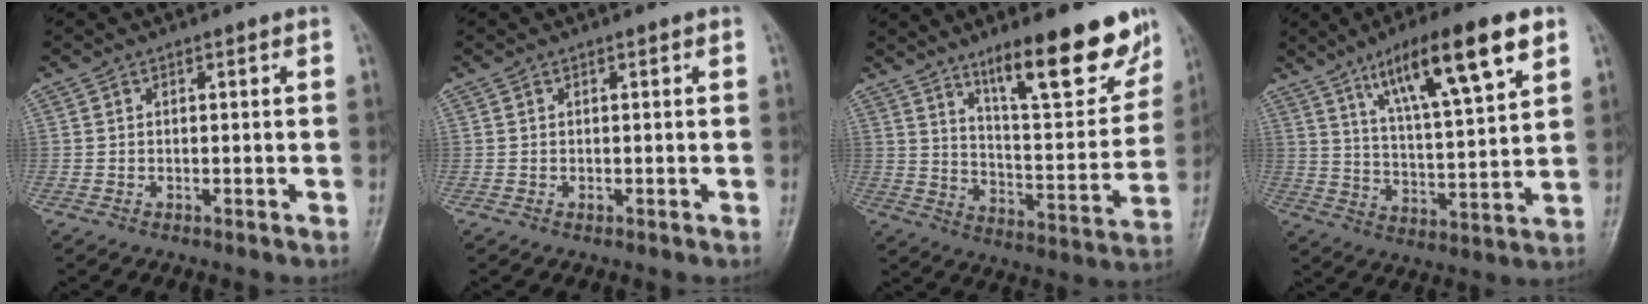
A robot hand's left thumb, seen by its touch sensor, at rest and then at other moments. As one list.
[{"total": 0.5, "force": [0.1, 0.3, 0.4], "torque": [-0.006, 0.000, 0.003]}, {"total": 18.4, "force": [12.4, 4.8, 12.8], "torque": [-0.145, -0.076, 0.198]}, {"total": 17.6, "force": [9.6, 3.9, 14.3], "torque": [-0.220, -0.030, 0.163]}]